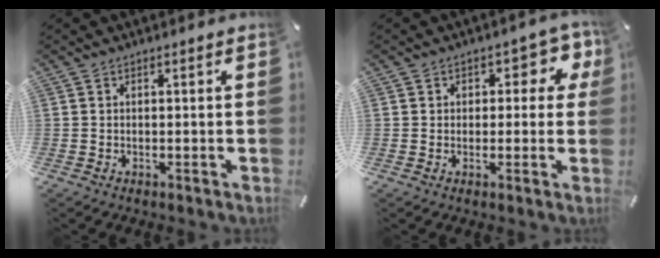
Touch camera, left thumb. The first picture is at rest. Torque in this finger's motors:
{"motor_torque": [-0.03, 0.00, 0.22, 0.18, 0.01]}